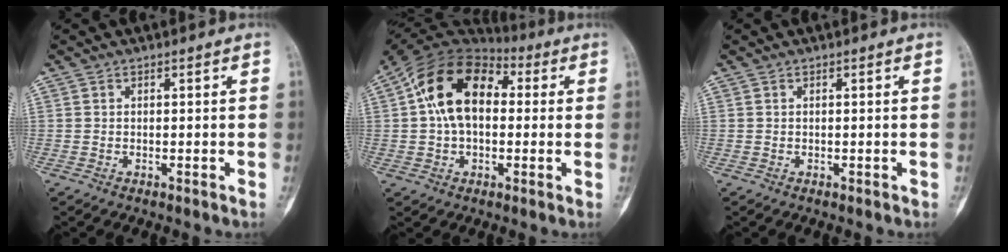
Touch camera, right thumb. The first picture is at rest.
{"total": 16.0, "force": [2.0, 10.6, 11.9], "torque": [-0.189, 0.039, 0.024]}
{"total": 0.0}